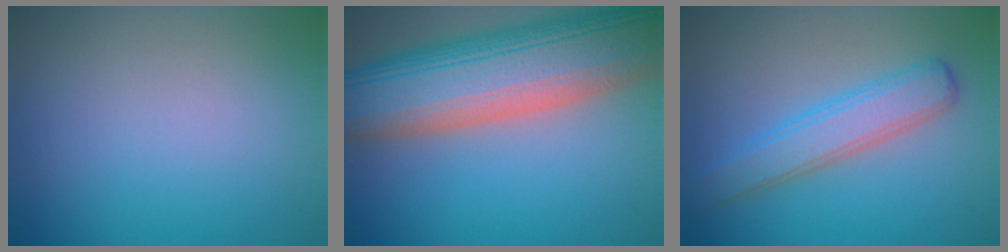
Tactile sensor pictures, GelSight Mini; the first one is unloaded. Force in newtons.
{"total": 14.2, "press": 14.1, "slide": 1.2}
{"total": 4.0, "press": 4.0, "slide": 0.0}